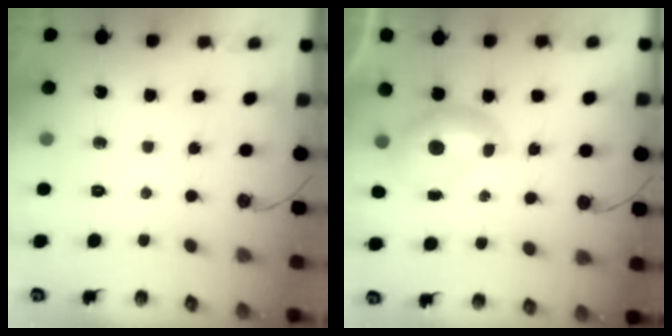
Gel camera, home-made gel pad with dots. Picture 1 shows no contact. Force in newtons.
{"total": 0.0}